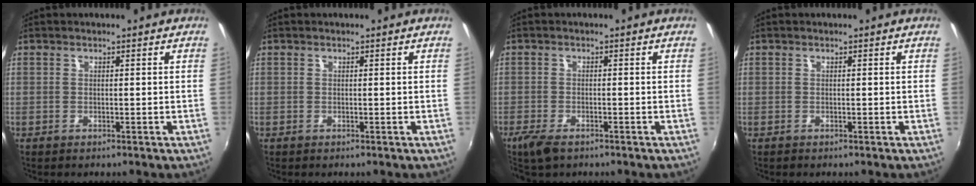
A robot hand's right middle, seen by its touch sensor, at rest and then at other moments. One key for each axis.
{"total": 0.0}
{"total": 4.4, "fx": -3.2, "fy": 1.6, "fz": 2.6, "tx": -0.067, "ty": -0.015, "tz": -0.062}
{"total": 0.5, "fx": -0.3, "fy": 0.4, "fz": 0.0, "tx": 0.000, "ty": -0.003, "tz": -0.007}